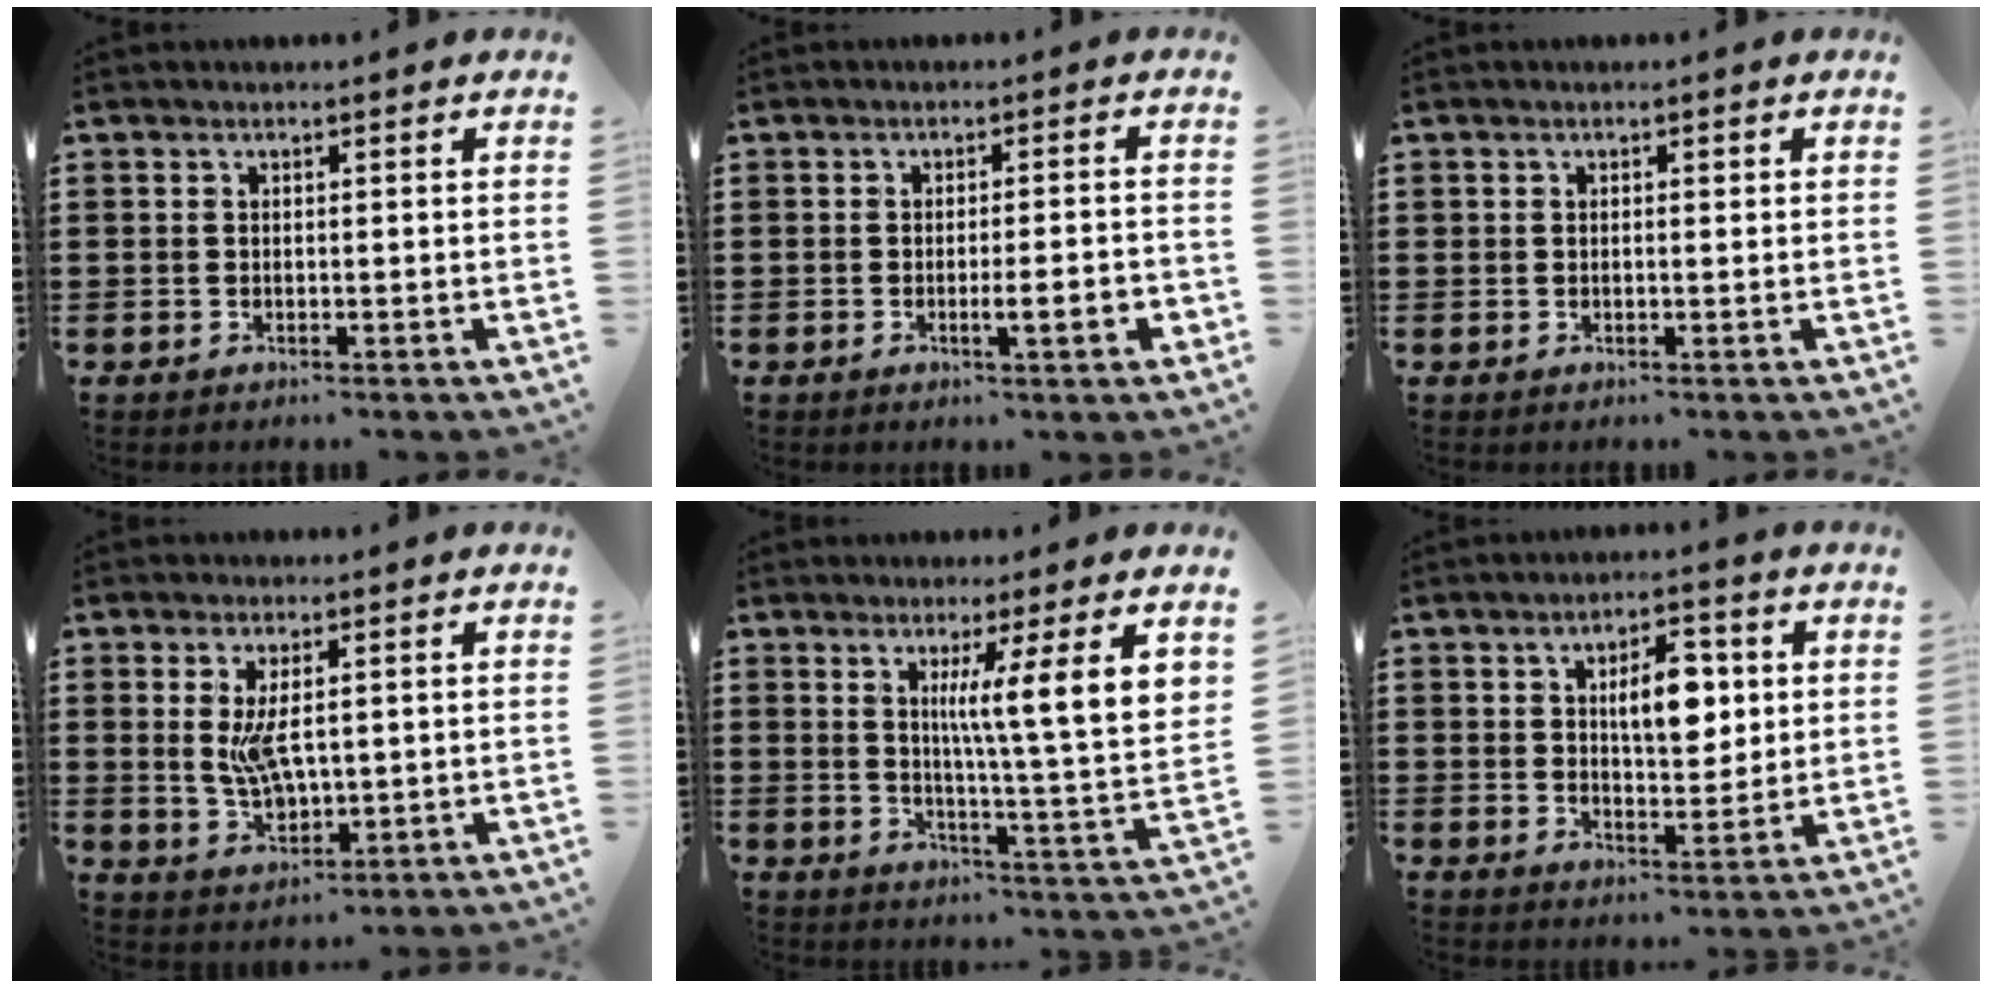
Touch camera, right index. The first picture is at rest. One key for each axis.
{"total": 4.0, "fx": -1.3, "fy": 0.3, "fz": 3.8, "tx": -0.062, "ty": -0.008, "tz": -0.021}
{"total": 0.6, "fx": 0.0, "fy": 0.2, "fz": 0.5, "tx": -0.010, "ty": 0.000, "tz": 0.000}
{"total": 5.5, "fx": 0.7, "fy": 2.3, "fz": 4.9, "tx": -0.107, "ty": -0.001, "tz": 0.010}
{"total": 8.1, "fx": 3.9, "fy": -0.7, "fz": 7.1, "tx": -0.121, "ty": -0.028, "tz": 0.055}
{"total": 7.3, "fx": 2.0, "fy": 3.1, "fz": 6.3, "tx": -0.096, "ty": -0.001, "tz": 0.024}